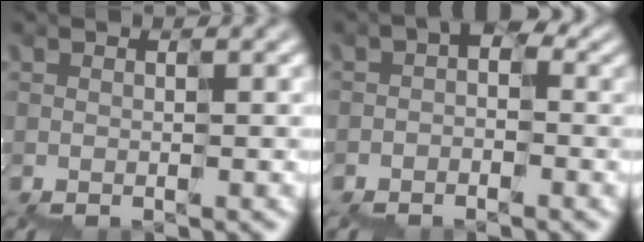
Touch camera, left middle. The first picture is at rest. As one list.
[{"total": 1.9, "force": [-0.6, 1.2, 1.3], "torque": [-0.031, 0.008, -0.015]}]